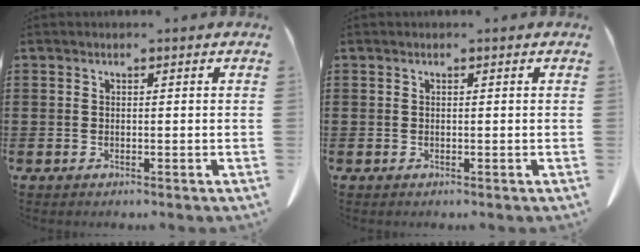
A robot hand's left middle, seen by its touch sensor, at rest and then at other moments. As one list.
[{"total": 0.0}]